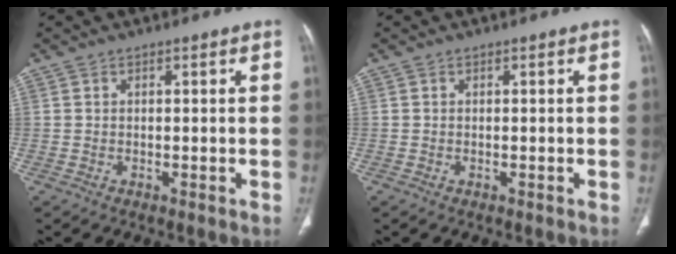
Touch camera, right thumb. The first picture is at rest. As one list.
[{"total": 0.0}]